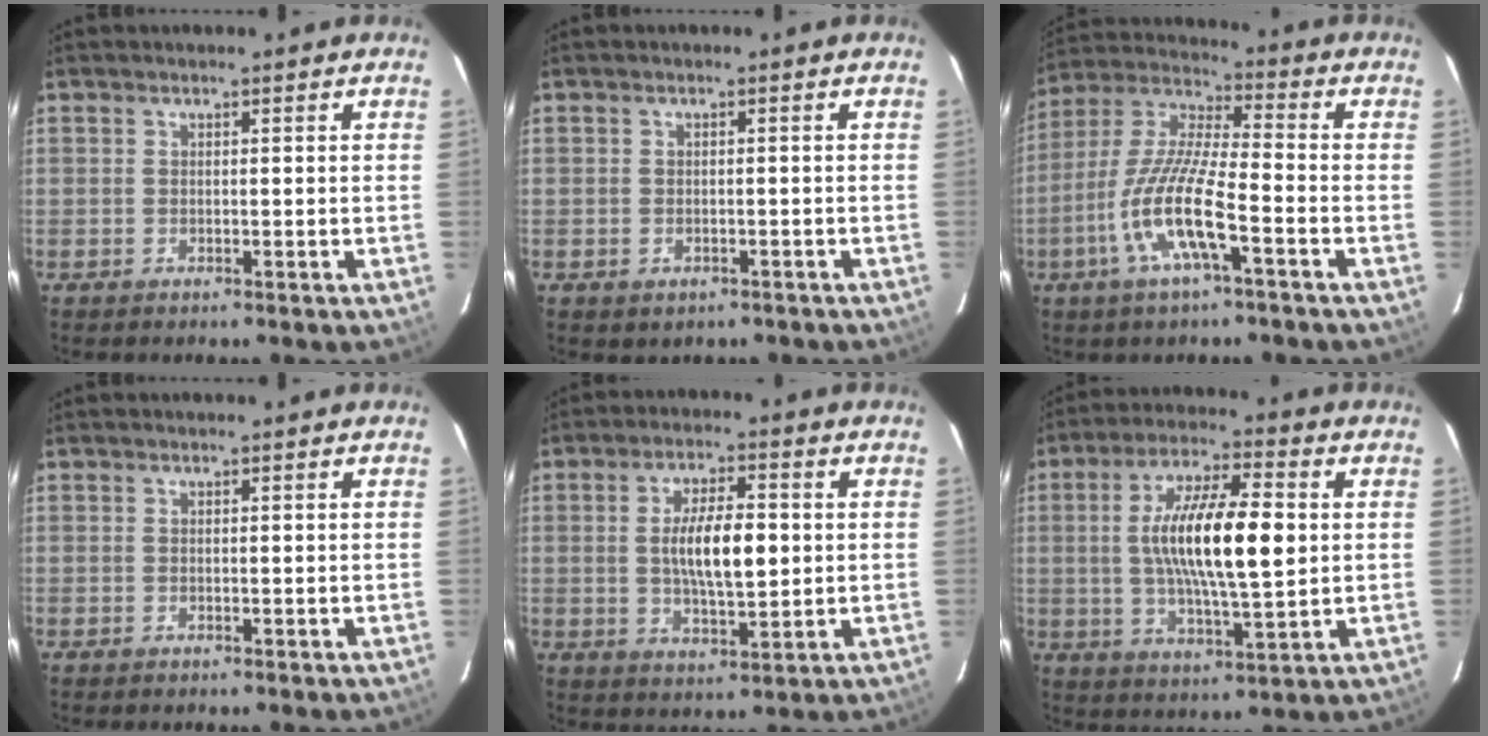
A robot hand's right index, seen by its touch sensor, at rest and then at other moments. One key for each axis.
{"total": 2.5, "fx": -1.2, "fy": 2.0, "fz": 0.8, "tx": -0.022, "ty": -0.003, "tz": -0.009}
{"total": 13.5, "fx": -5.7, "fy": 2.1, "fz": 12.0, "tx": -0.251, "ty": -0.008, "tz": -0.113}
{"total": 0.0}
{"total": 9.9, "fx": 0.6, "fy": 3.6, "fz": 9.2, "tx": -0.168, "ty": 0.001, "tz": 0.014}
{"total": 15.6, "fx": 1.5, "fy": 4.1, "fz": 15.0, "tx": -0.275, "ty": 0.006, "tz": 0.025}